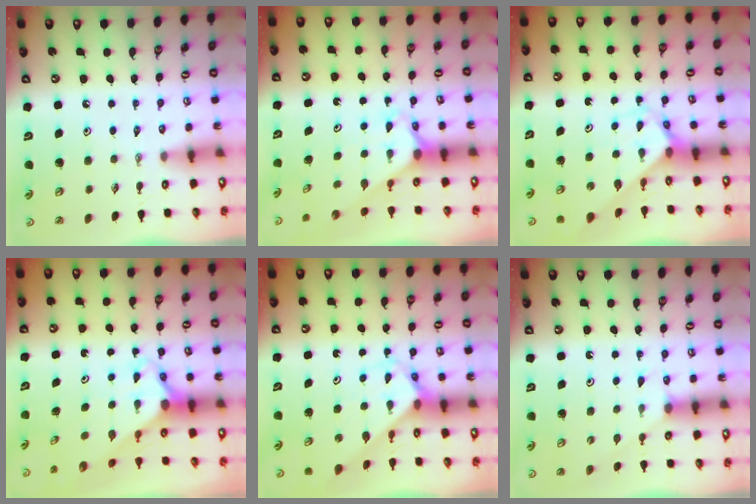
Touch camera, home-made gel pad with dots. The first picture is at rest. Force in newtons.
{"total": 2.4, "press": 2.4, "slide": 0.2}
{"total": 2.8, "press": 2.8, "slide": 0.2}
{"total": 2.7, "press": 2.7, "slide": 0.2}
{"total": 2.7, "press": 2.7, "slide": 0.1}
{"total": 3.6, "press": 3.6, "slide": 0.3}